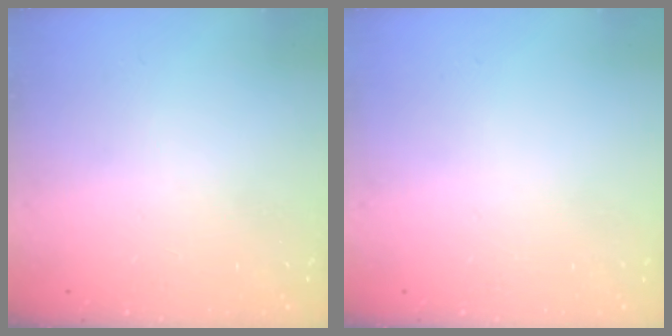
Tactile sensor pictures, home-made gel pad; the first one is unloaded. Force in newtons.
{"total": 0.0}